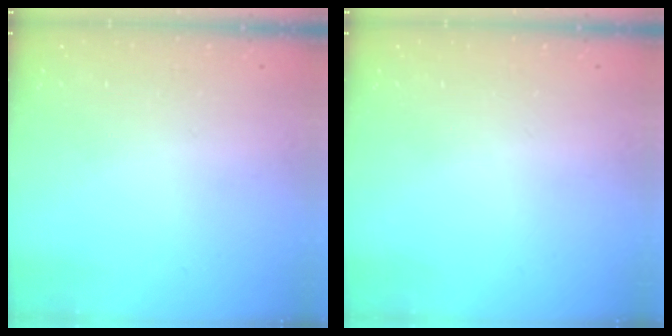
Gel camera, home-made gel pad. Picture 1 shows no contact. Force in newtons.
{"total": 0.0}